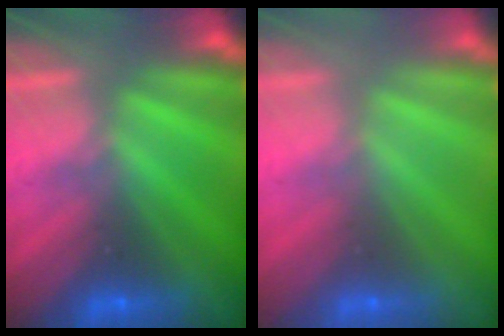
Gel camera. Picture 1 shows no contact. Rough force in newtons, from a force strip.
{"total": 2.9}